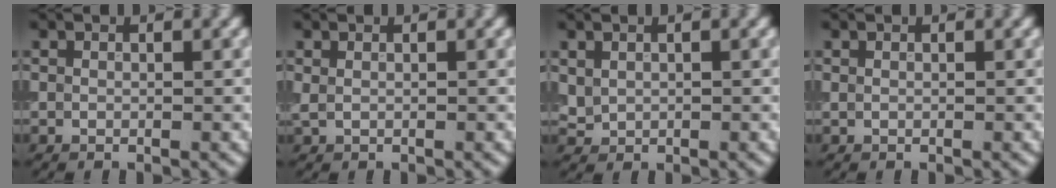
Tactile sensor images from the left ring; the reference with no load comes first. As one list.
[{"total": 0.5, "force": [0.3, 0.2, 0.4], "torque": [-0.010, 0.002, 0.006]}, {"total": 1.0, "force": [0.4, 0.8, 0.4], "torque": [-0.007, -0.001, 0.013]}, {"total": 0.0}]